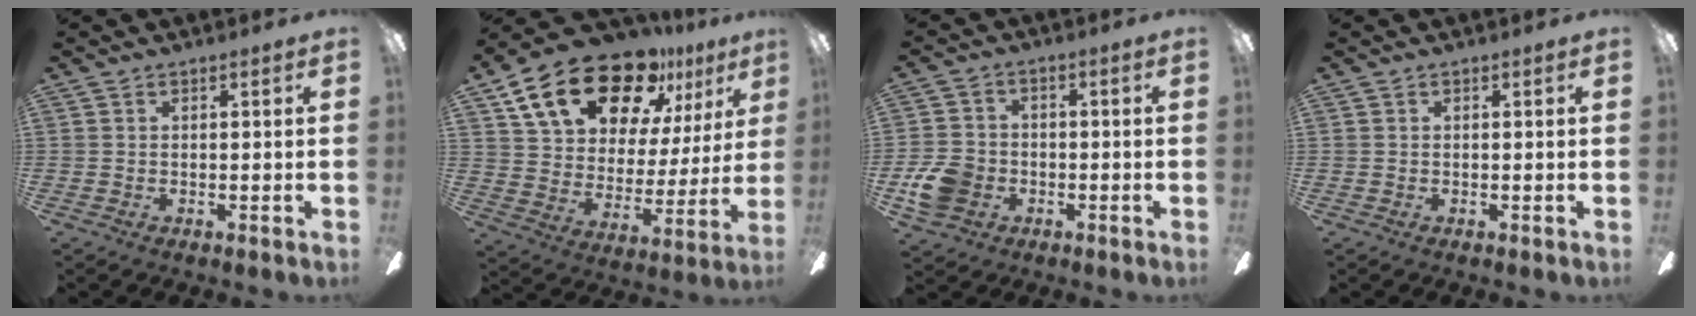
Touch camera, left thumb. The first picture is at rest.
{"total": 22.5, "force": [15.2, 11.4, 12.0], "torque": [-0.201, -0.088, 0.272]}
{"total": 8.9, "force": [-2.9, 7.1, 4.5], "torque": [-0.103, 0.020, -0.054]}
{"total": 0.0}